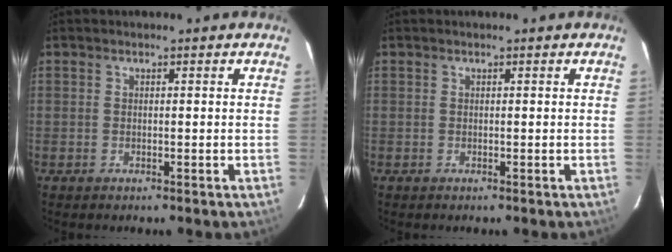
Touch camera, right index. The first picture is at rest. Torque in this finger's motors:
{"motor_torque": [0.00, 0.00, 0.01, 0.00]}